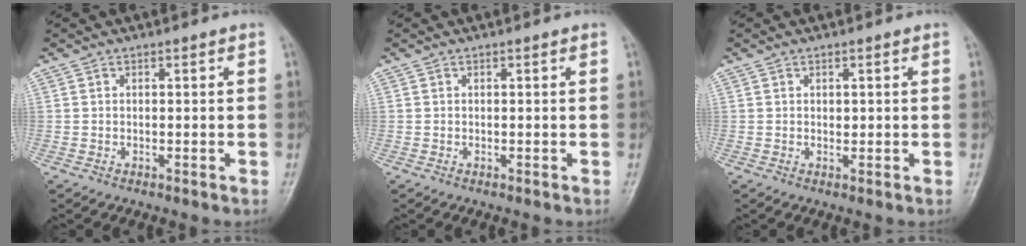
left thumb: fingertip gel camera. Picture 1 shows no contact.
{"total": 0.0}
{"total": 0.9, "force": [0.3, 0.6, 0.5], "torque": [-0.004, 0.000, 0.005]}